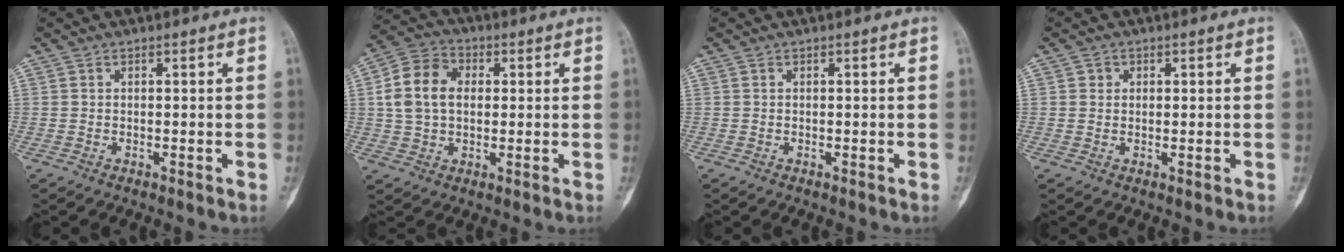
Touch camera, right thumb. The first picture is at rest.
{"total": 10.8, "force": [1.5, 7.9, 7.2], "torque": [-0.122, 0.020, 0.020]}
{"total": 0.0}
{"total": 1.5, "force": [0.5, 1.4, 0.3], "torque": [0.008, 0.001, 0.003]}